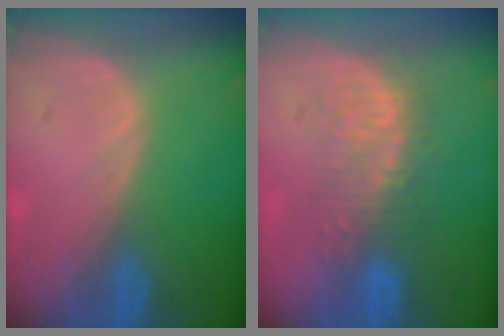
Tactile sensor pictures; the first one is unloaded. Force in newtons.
{"total": 6.4, "press": 6.2, "slide": 1.3}